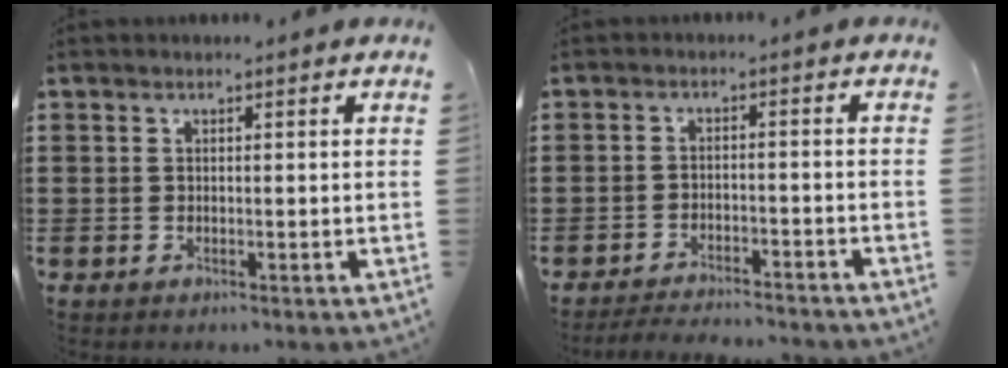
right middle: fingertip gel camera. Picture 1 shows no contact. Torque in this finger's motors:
{"motor_torque": [2.14, 0.00, 0.04, 0.07]}